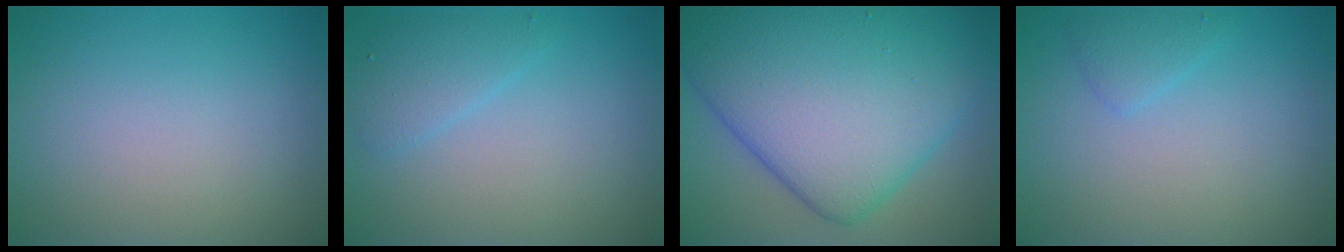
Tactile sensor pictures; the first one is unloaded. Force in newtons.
{"total": 2.0, "press": 2.0, "slide": 0.1}
{"total": 14.8, "press": 14.8, "slide": 0.5}
{"total": 1.4, "press": 1.4, "slide": 0.0}